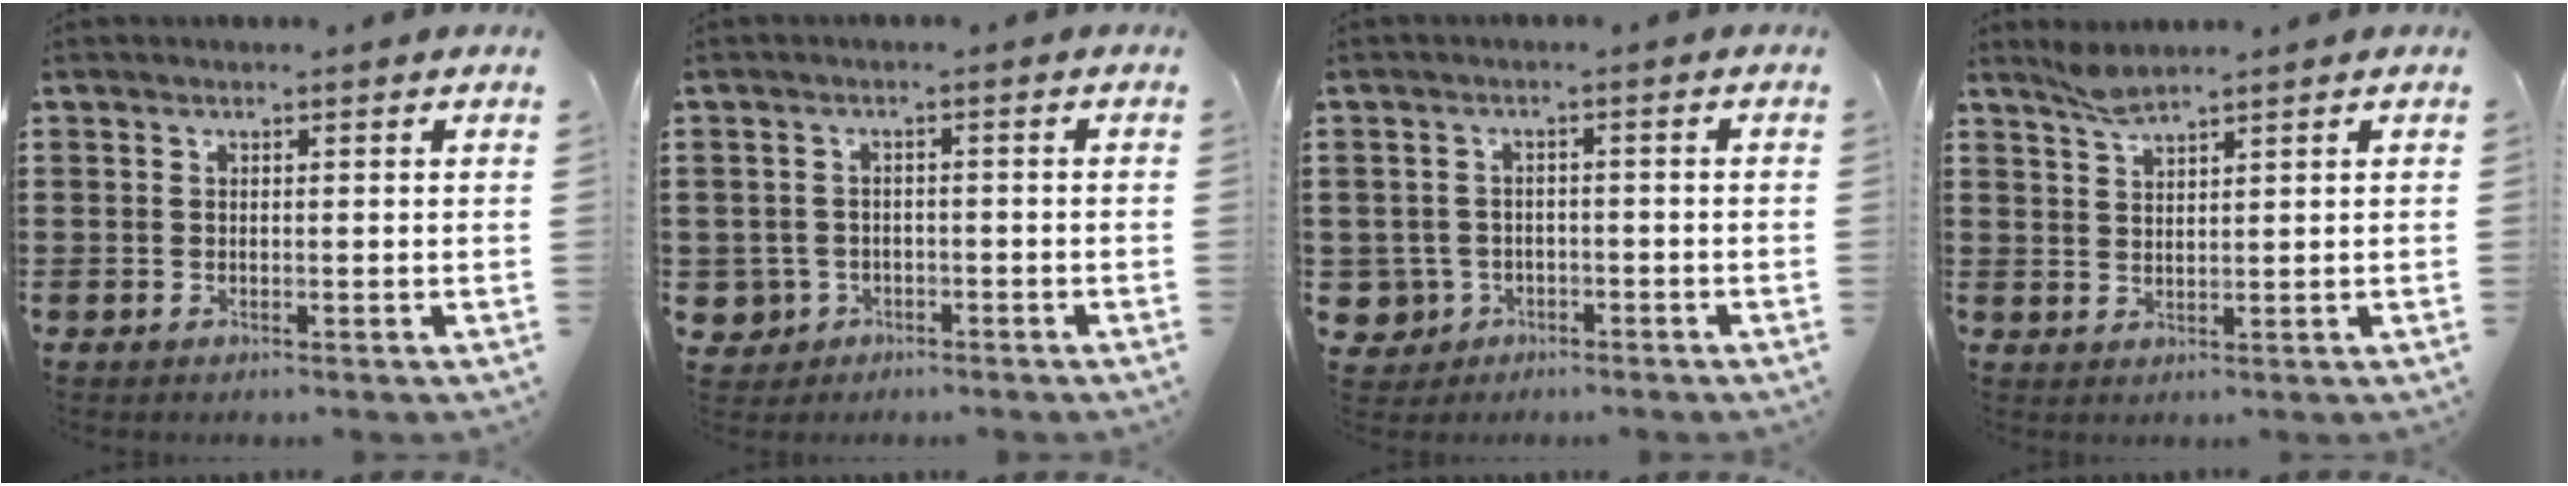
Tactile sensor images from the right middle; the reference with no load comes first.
{"total": 2.6, "force": [-1.4, 2.1, 0.6], "torque": [-0.026, -0.003, -0.034]}
{"total": 3.1, "force": [-1.6, 2.5, 0.9], "torque": [-0.040, -0.004, -0.040]}
{"total": 2.8, "force": [2.5, 0.4, 1.3], "torque": [-0.031, 0.001, 0.046]}